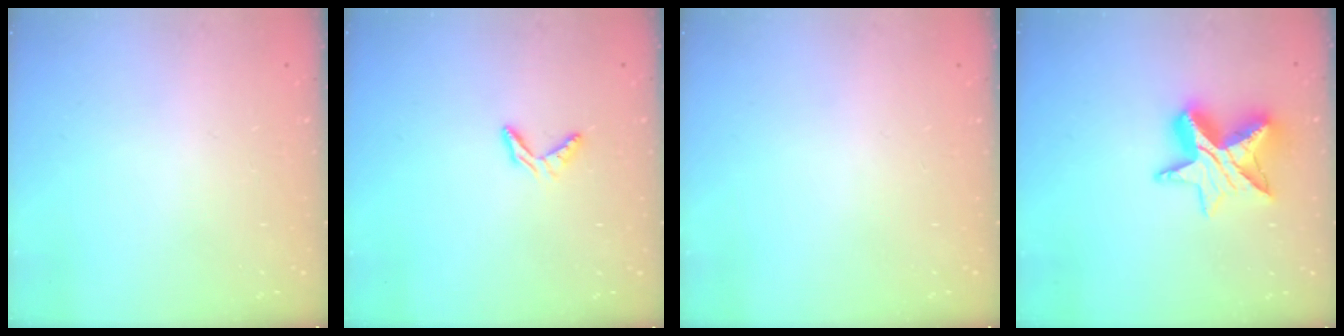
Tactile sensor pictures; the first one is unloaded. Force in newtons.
{"total": 4.2, "press": 4.2, "slide": 0.3}
{"total": 0.0}
{"total": 12.4, "press": 12.4, "slide": 0.9}